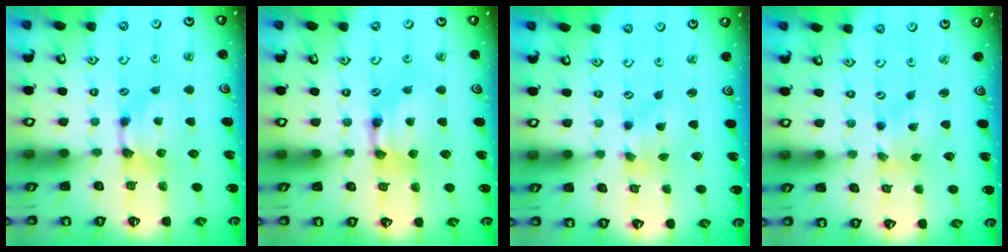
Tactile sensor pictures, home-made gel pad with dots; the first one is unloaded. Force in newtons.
{"total": 2.2, "press": 2.2, "slide": 0.1}
{"total": 1.2, "press": 0.0, "slide": 1.2}
{"total": 1.3, "press": 0.7, "slide": 1.1}